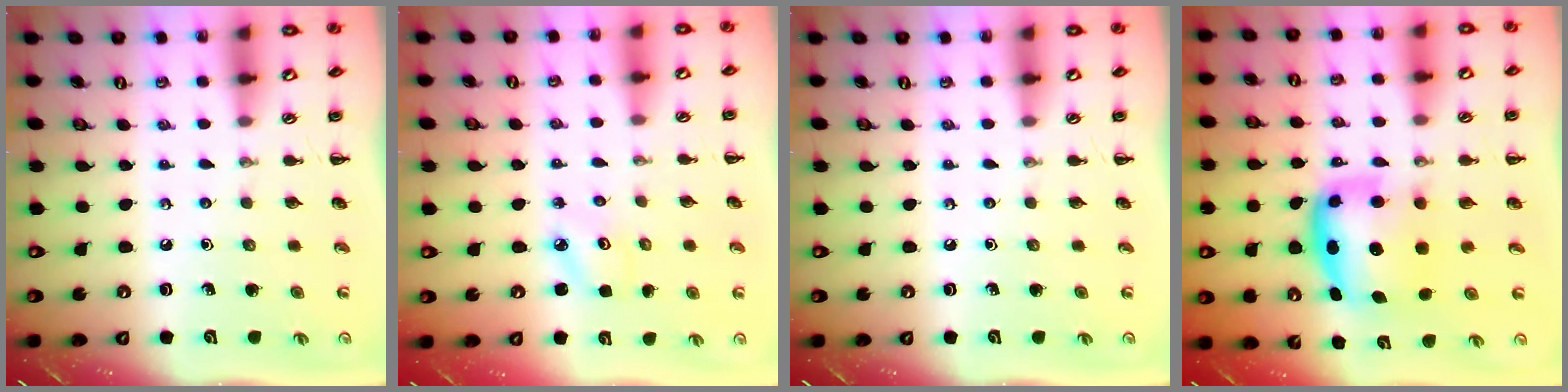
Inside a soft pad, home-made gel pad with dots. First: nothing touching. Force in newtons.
{"total": 2.9, "press": 2.8, "slide": 0.5}
{"total": 0.0}
{"total": 6.8, "press": 6.6, "slide": 1.4}